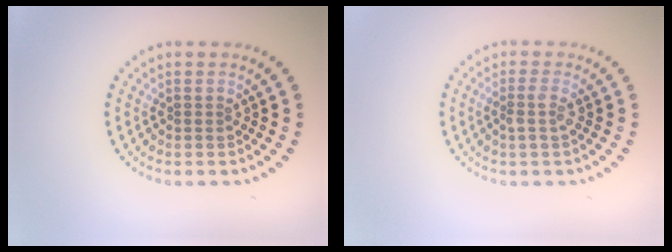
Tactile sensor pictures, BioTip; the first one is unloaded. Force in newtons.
{"total": 1.3, "press": 1.2, "slide": 0.7}